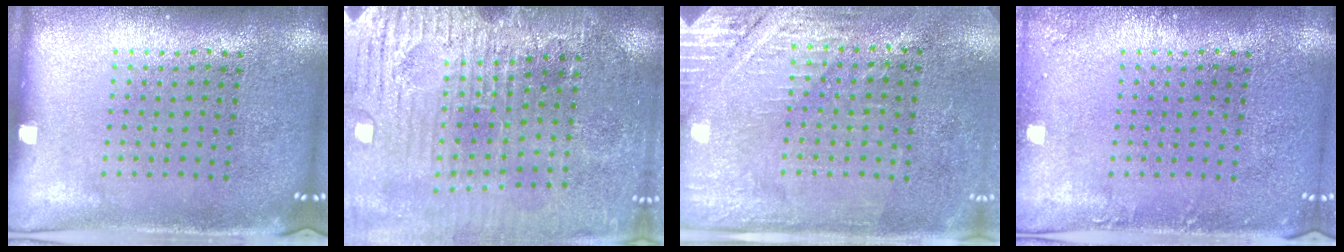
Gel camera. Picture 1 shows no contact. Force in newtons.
{"total": 3.7, "press": 3.7, "slide": 0.1}
{"total": 2.8, "press": 2.7, "slide": 0.9}
{"total": 1.0, "press": 1.0, "slide": 0.2}